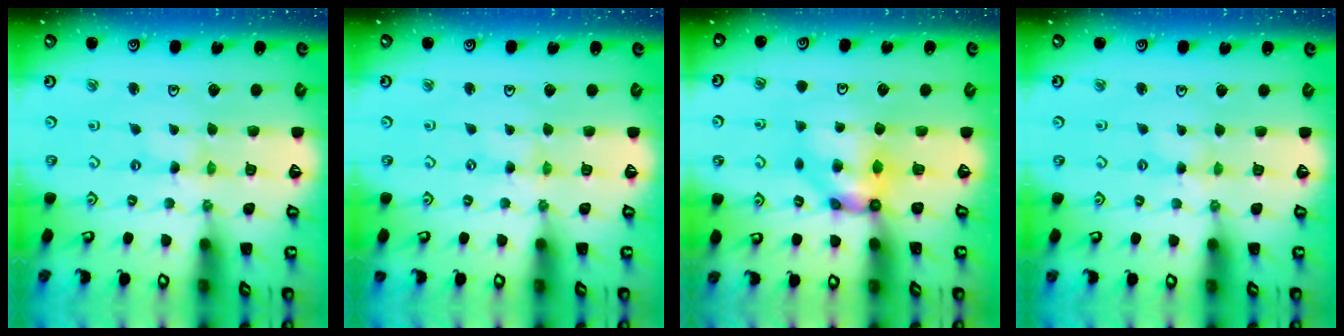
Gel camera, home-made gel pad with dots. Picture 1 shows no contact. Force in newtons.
{"total": 0.7, "press": 0.6, "slide": 0.3}
{"total": 7.3, "press": 7.3, "slide": 0.4}
{"total": 1.7, "press": 1.6, "slide": 0.3}